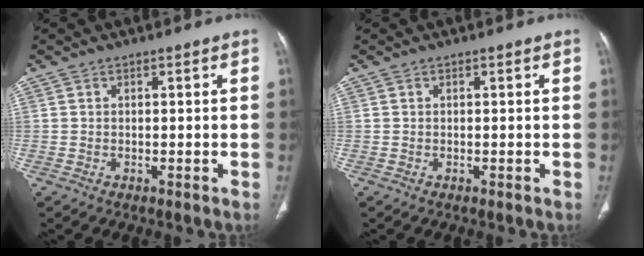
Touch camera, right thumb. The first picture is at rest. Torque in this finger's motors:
{"motor_torque": [-0.29, -0.06, -0.20, 0.11, 0.01]}